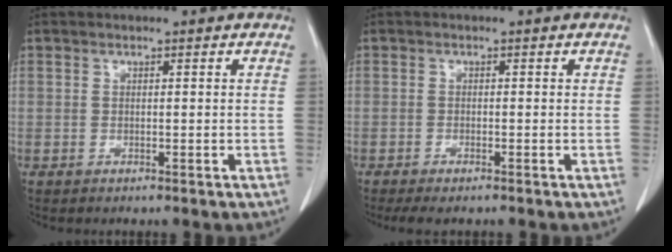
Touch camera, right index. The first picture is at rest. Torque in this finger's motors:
{"motor_torque": [0.31, -0.29, 0.12, 0.03]}